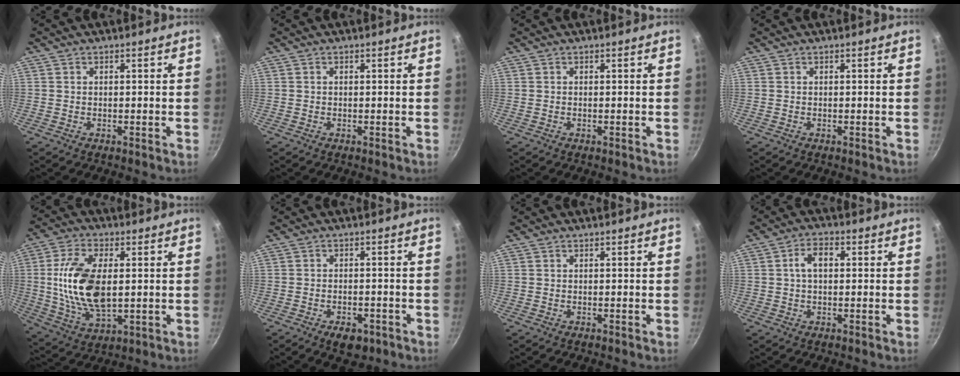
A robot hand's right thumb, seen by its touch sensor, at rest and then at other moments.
{"total": 0.0}
{"total": 0.0}
{"total": 0.0}
{"total": 16.4, "force": [1.1, 8.4, 14.0], "torque": [-0.272, -0.009, 0.029]}
{"total": 4.9, "force": [-2.8, 2.7, 3.0], "torque": [-0.035, 0.012, -0.037]}
{"total": 0.0}
{"total": 4.8, "force": [0.7, 2.8, 3.8], "torque": [-0.066, 0.016, 0.009]}